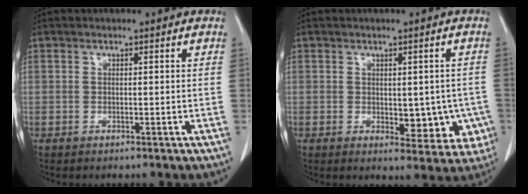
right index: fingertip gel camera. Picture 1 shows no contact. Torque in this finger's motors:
{"motor_torque": [0.24, 0.25, 0.23, 0.05]}